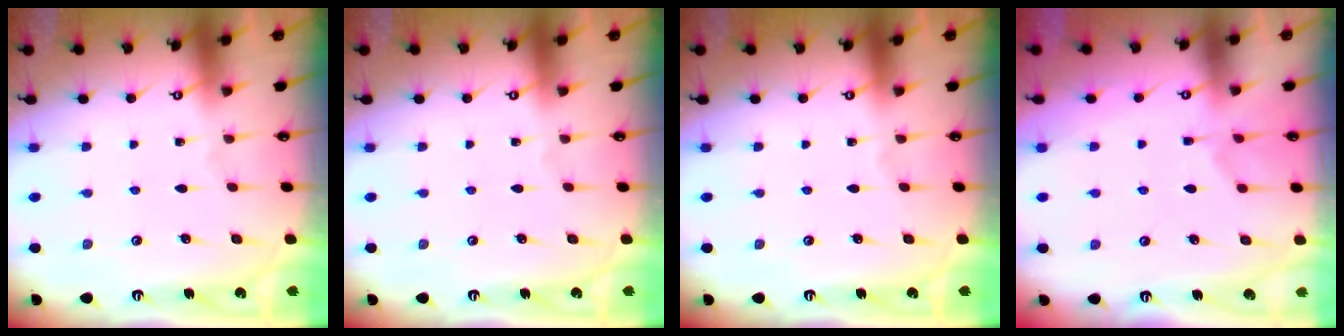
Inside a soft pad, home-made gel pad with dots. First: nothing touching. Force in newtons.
{"total": 0.0}
{"total": 0.0}
{"total": 1.3, "press": 0.5, "slide": 1.2}